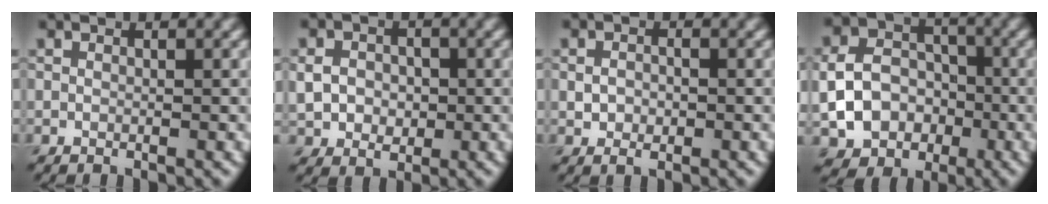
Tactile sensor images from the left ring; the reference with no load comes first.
{"total": 3.3, "force": [0.0, 2.8, 1.8], "torque": [-0.040, -0.004, -0.002]}
{"total": 1.7, "force": [-0.2, 1.1, 1.2], "torque": [-0.026, 0.001, -0.005]}
{"total": 6.5, "force": [-1.5, 5.3, 3.3], "torque": [-0.062, -0.006, -0.022]}